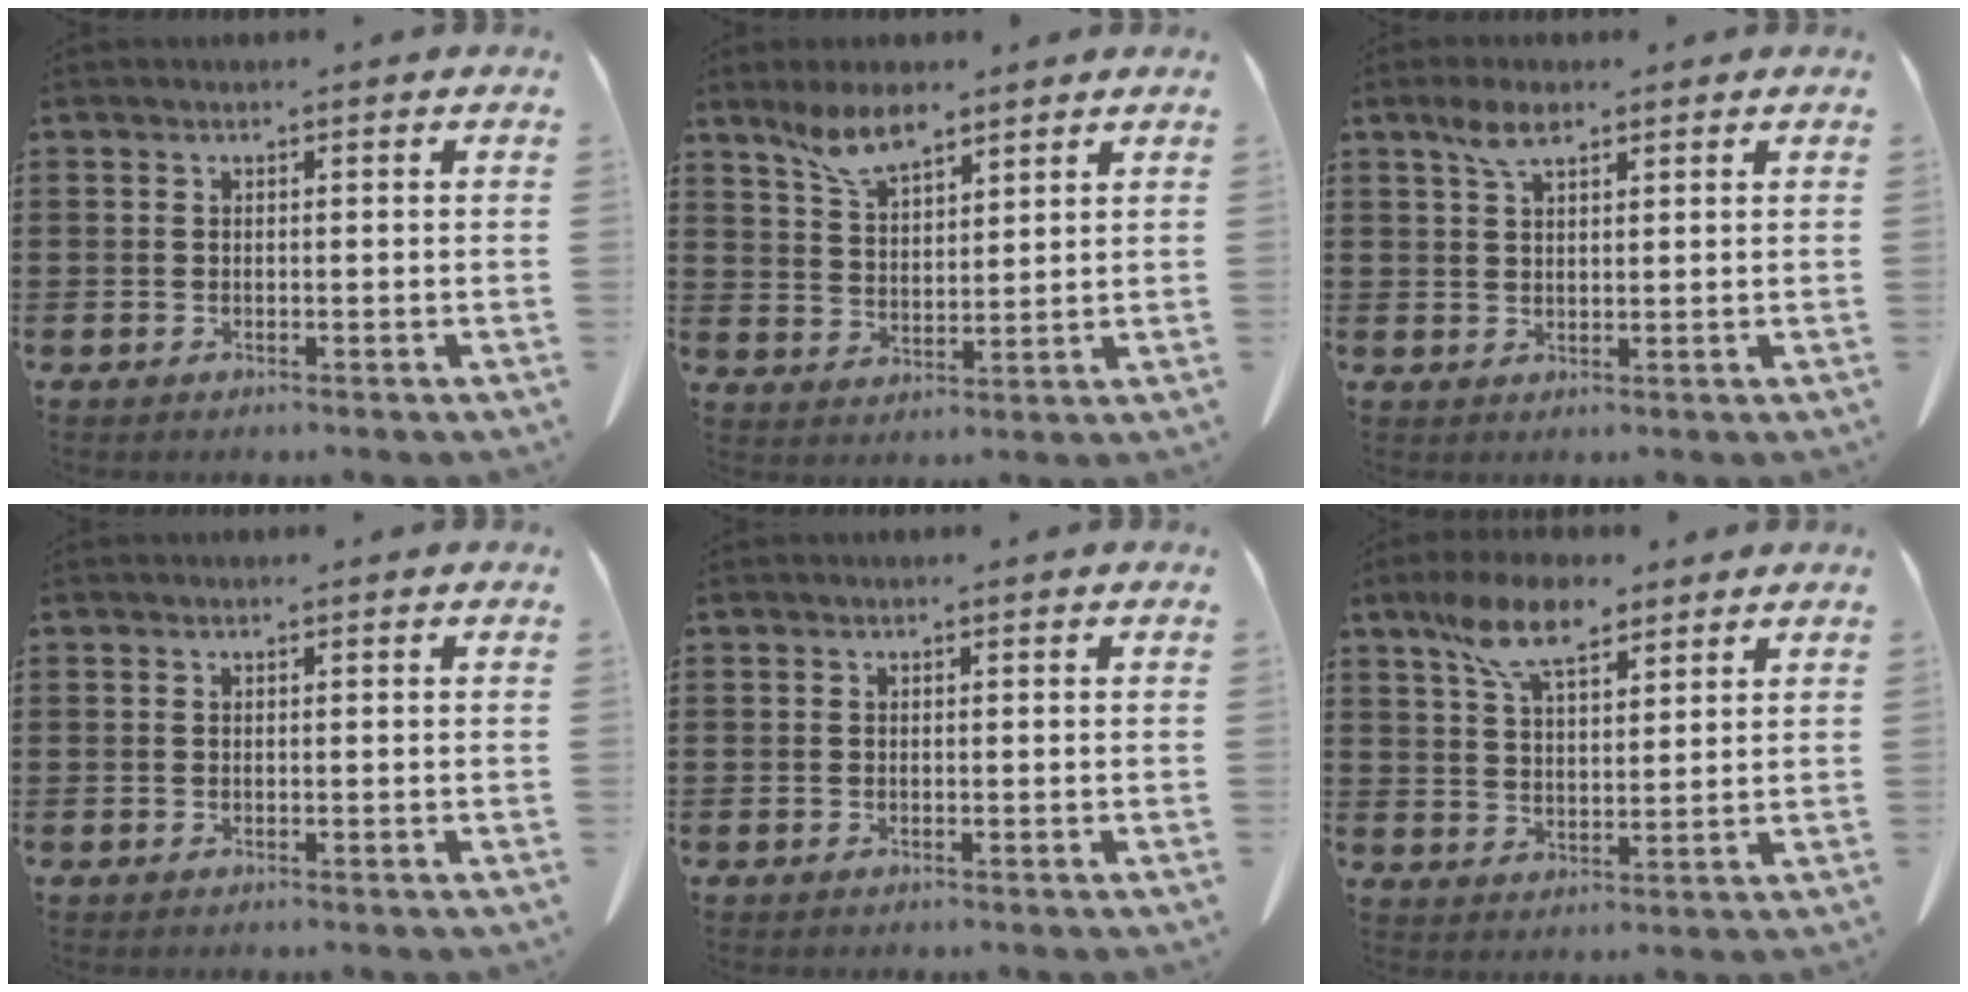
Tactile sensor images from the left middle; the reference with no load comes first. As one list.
[{"total": 7.1, "force": [5.4, 2.6, 3.8], "torque": [-0.091, -0.006, 0.102]}, {"total": 4.1, "force": [2.7, 1.6, 2.7], "torque": [-0.062, 0.003, 0.049]}, {"total": 0.0}, {"total": 0.0}, {"total": 9.0, "force": [6.4, 3.6, 5.3], "torque": [-0.114, -0.005, 0.118]}]